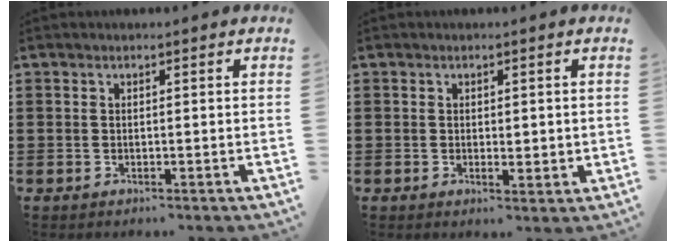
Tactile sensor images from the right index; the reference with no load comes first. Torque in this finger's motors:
{"motor_torque": [-0.31, 0.36, 0.09, -0.01]}